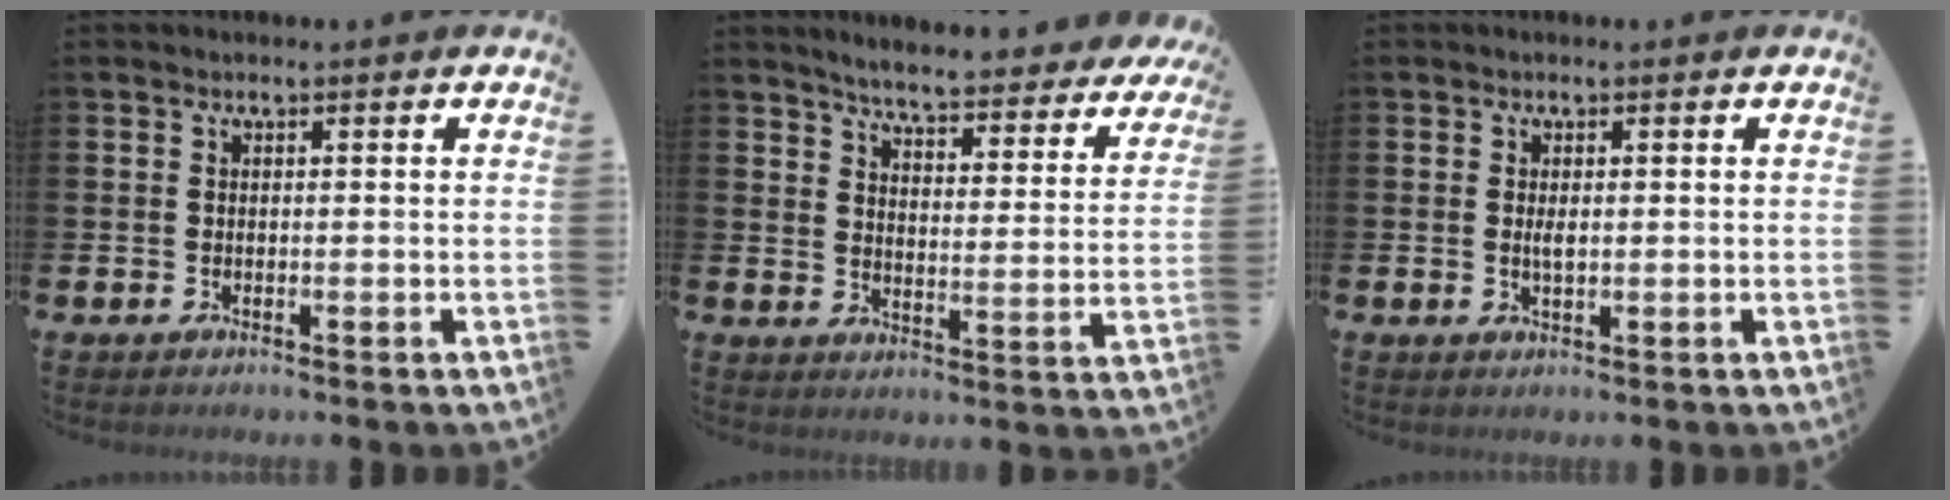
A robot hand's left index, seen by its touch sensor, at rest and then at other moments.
{"total": 5.2, "force": [5.0, 0.2, 1.4], "torque": [-0.043, -0.047, 0.077]}
{"total": 1.4, "force": [0.2, 0.5, 1.3], "torque": [-0.020, 0.001, 0.001]}